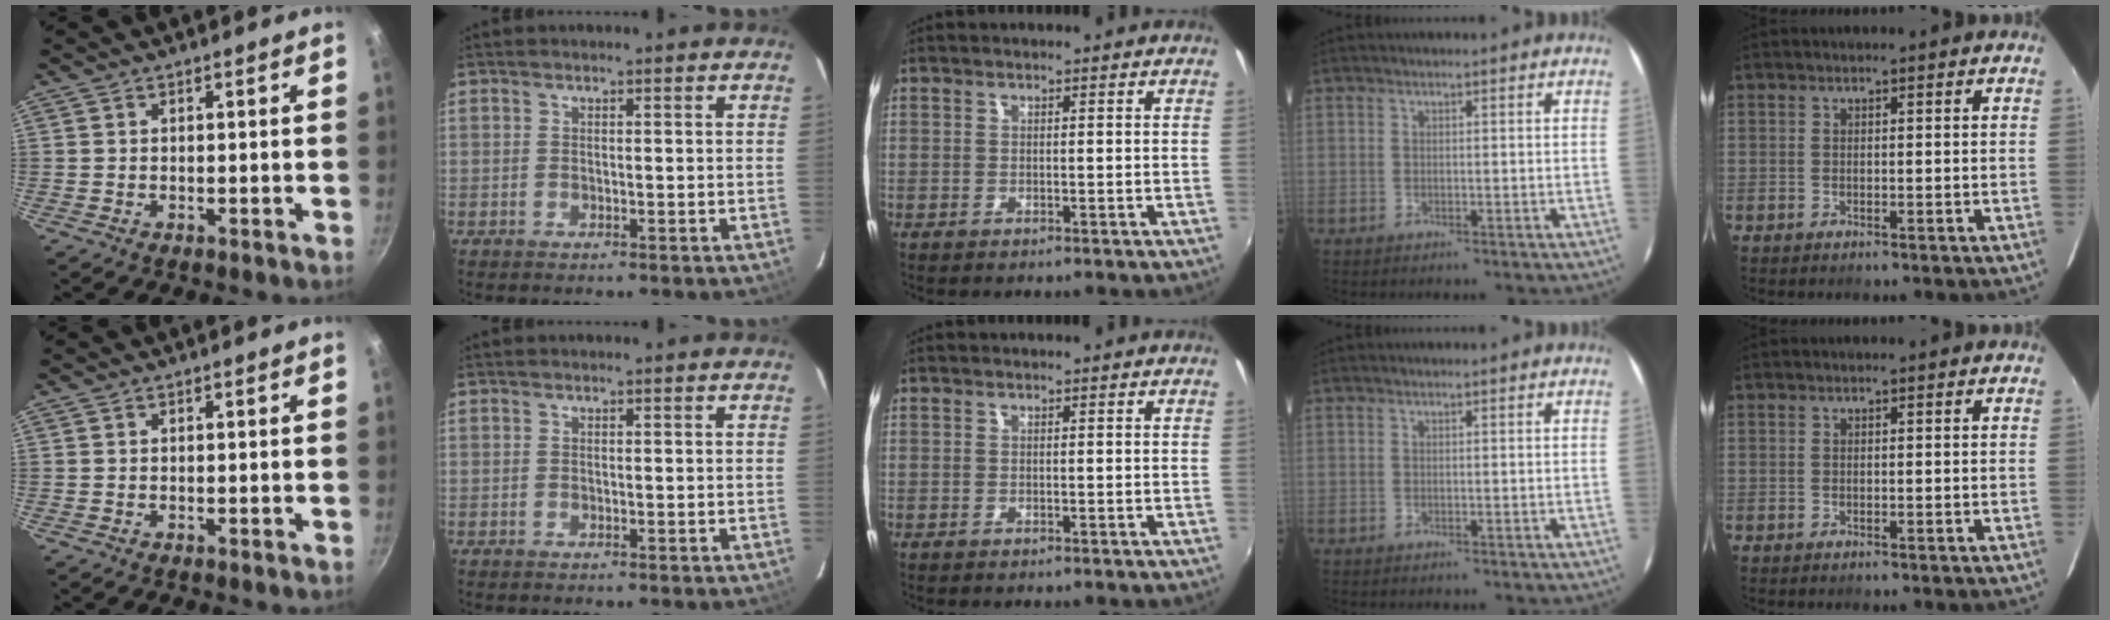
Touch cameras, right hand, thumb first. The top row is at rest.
{}